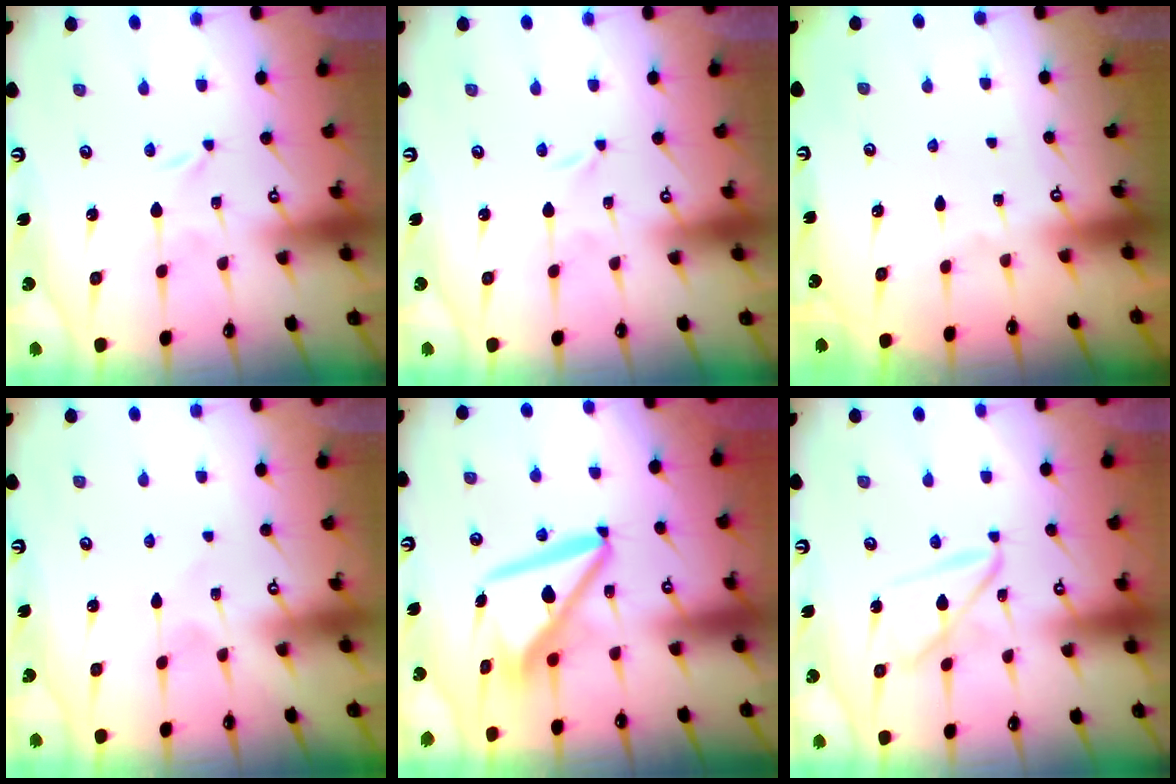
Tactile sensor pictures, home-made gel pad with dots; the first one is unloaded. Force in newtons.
{"total": 0.0}
{"total": 0.0}
{"total": 1.0, "press": 1.0, "slide": 0.1}
{"total": 12.1, "press": 12.1, "slide": 1.2}
{"total": 9.3, "press": 9.2, "slide": 0.8}